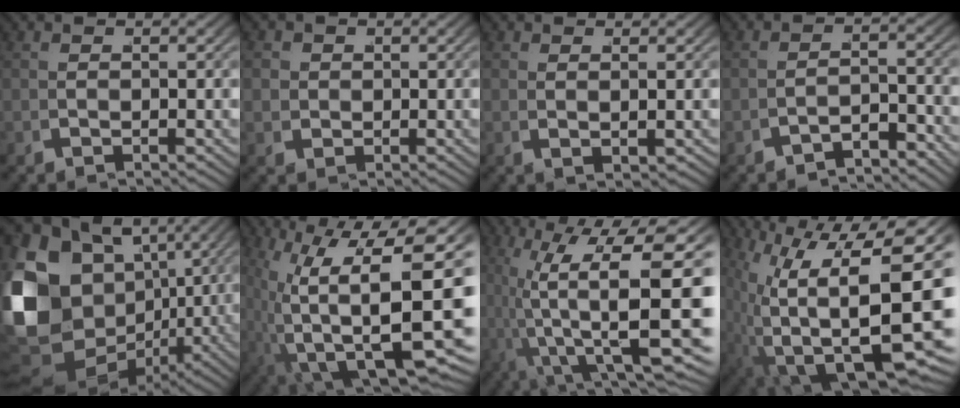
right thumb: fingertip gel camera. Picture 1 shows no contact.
{"total": 3.1, "force": [0.6, 2.8, 1.0], "torque": [-0.030, -0.004, 0.011]}
{"total": 1.3, "force": [0.9, 0.3, 0.8], "torque": [-0.022, 0.003, 0.019]}
{"total": 2.6, "force": [-2.4, 0.3, 1.2], "torque": [-0.011, 0.000, -0.042]}
{"total": 19.9, "force": [-0.4, 15.3, 12.7], "torque": [-0.289, -0.068, 0.020]}
{"total": 15.9, "force": [-1.2, 8.1, 13.6], "torque": [-0.241, -0.050, 0.017]}
{"total": 16.2, "force": [-1.3, 8.3, 13.9], "torque": [-0.258, -0.069, 0.023]}
{"total": 16.2, "force": [-2.9, 8.3, 13.6], "torque": [-0.231, -0.062, -0.001]}